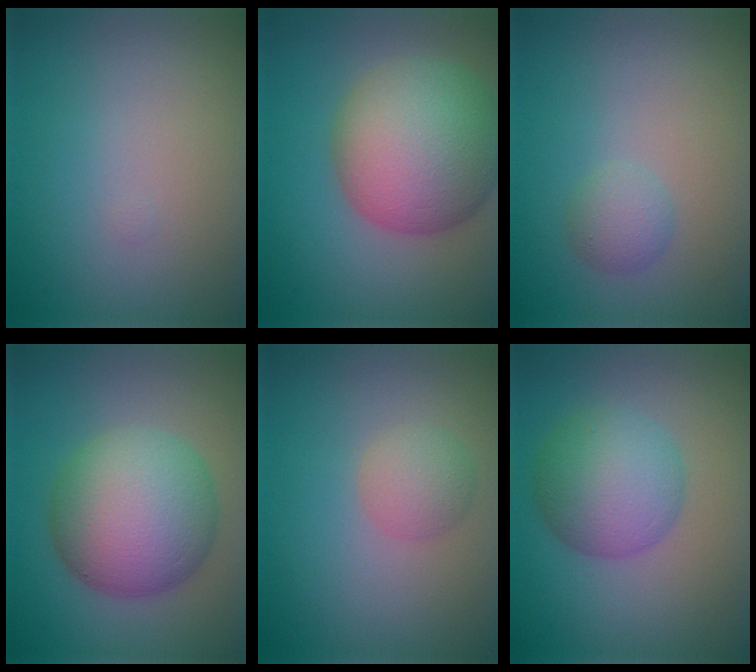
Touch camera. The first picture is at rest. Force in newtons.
{"total": 11.2, "press": 11.2, "slide": 0.3}
{"total": 1.7, "press": 1.7, "slide": 0.1}
{"total": 9.8, "press": 9.8, "slide": 0.3}
{"total": 2.2, "press": 2.2, "slide": 0.0}
{"total": 6.1, "press": 6.1, "slide": 0.2}